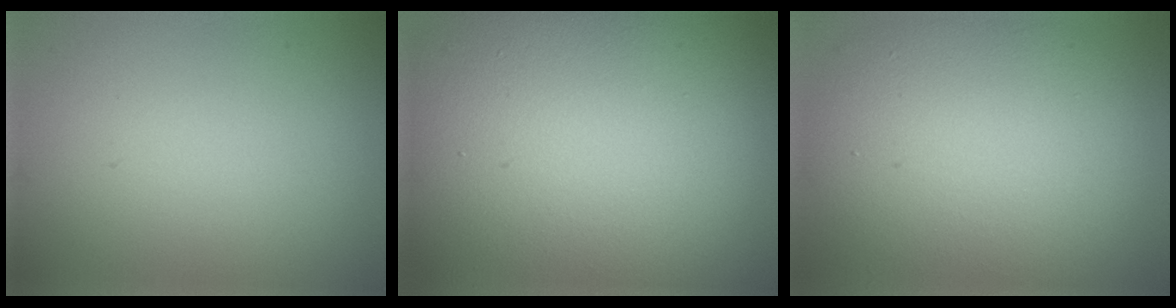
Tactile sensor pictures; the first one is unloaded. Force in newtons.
{"total": 21.6, "press": 21.6, "slide": 0.7}
{"total": 11.3, "press": 11.2, "slide": 0.8}